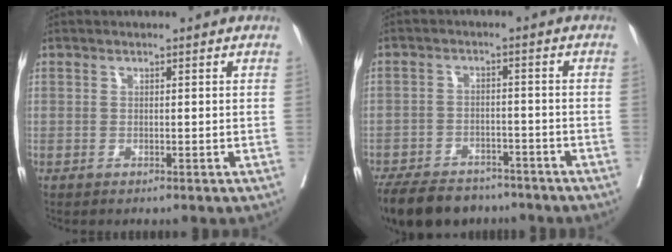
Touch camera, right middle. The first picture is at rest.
{"total": 13.6, "force": [-11.0, 6.1, 5.1], "torque": [-0.103, -0.007, -0.158]}